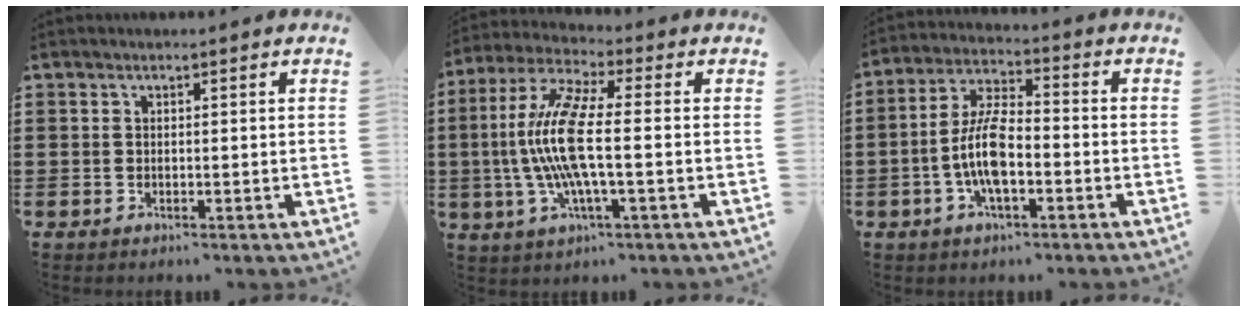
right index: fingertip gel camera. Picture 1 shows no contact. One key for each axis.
{"total": 11.8, "fx": -1.2, "fy": 2.3, "fz": 11.5, "tx": -0.253, "ty": -0.021, "tz": -0.030}
{"total": 8.7, "fx": -2.2, "fy": 3.3, "fz": 7.7, "tx": -0.180, "ty": -0.008, "tz": -0.048}